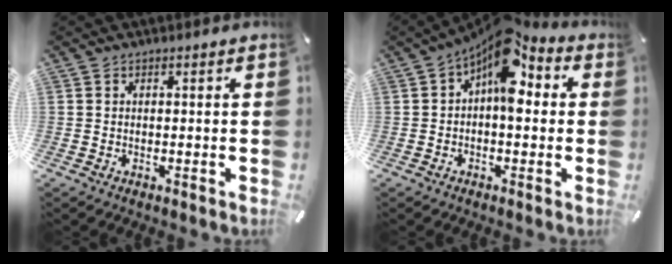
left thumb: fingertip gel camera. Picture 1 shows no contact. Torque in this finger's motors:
{"motor_torque": [0.77, 1.21, 2.29, -0.47, 0.22]}